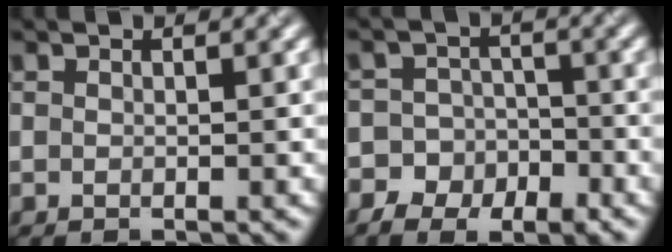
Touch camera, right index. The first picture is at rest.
{"total": 5.4, "force": [-3.9, 3.8, 0.6], "torque": [0.014, 0.004, -0.071]}